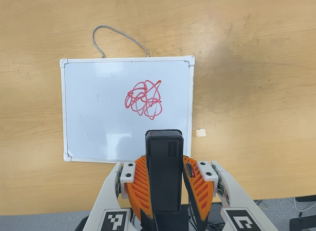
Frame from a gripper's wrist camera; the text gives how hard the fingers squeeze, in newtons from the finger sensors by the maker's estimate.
{"total": 4.2, "left": 2.9, "right": 5.5}